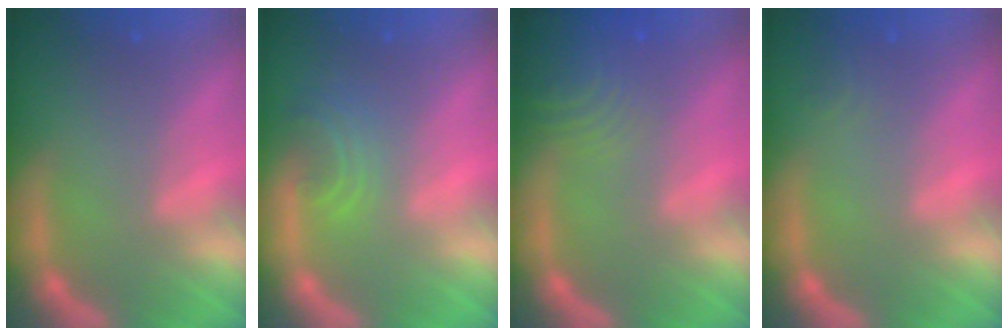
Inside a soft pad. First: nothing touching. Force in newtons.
{"total": 2.9}
{"total": 9.1}
{"total": 1.4}